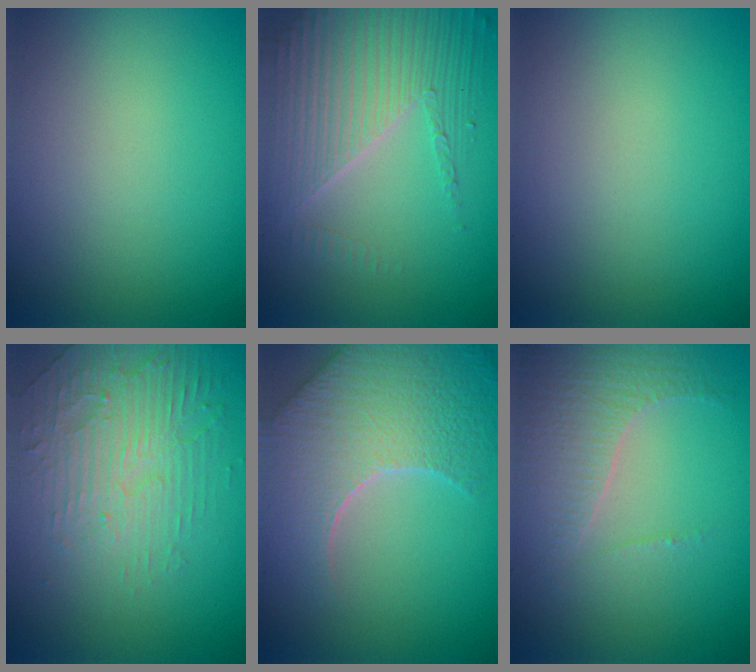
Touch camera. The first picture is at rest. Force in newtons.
{"total": 5.8, "press": 4.5, "slide": 3.7}
{"total": 0.0}
{"total": 4.8, "press": 3.4, "slide": 3.4}
{"total": 9.0, "press": 6.4, "slide": 6.3}
{"total": 4.3, "press": 3.1, "slide": 3.0}